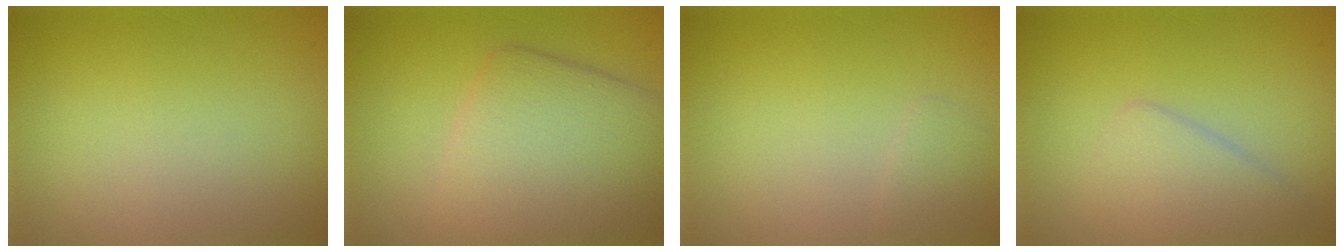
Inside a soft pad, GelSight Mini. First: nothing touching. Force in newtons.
{"total": 6.8, "press": 6.8, "slide": 0.3}
{"total": 0.7, "press": 0.7, "slide": 0.1}
{"total": 2.6, "press": 2.6, "slide": 0.1}